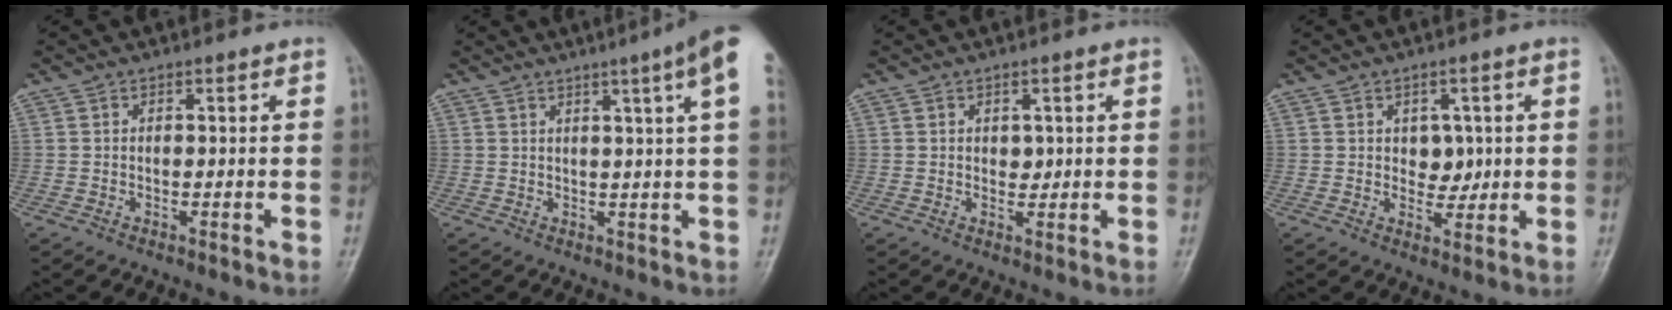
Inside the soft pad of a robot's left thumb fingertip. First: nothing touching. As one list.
[{"total": 9.0, "force": [4.4, -0.4, 7.9], "torque": [-0.102, 0.000, 0.045]}, {"total": 1.9, "force": [0.5, 1.4, 1.1], "torque": [-0.004, -0.002, 0.009]}, {"total": 4.3, "force": [0.8, 3.3, 2.7], "torque": [-0.009, -0.006, 0.014]}]